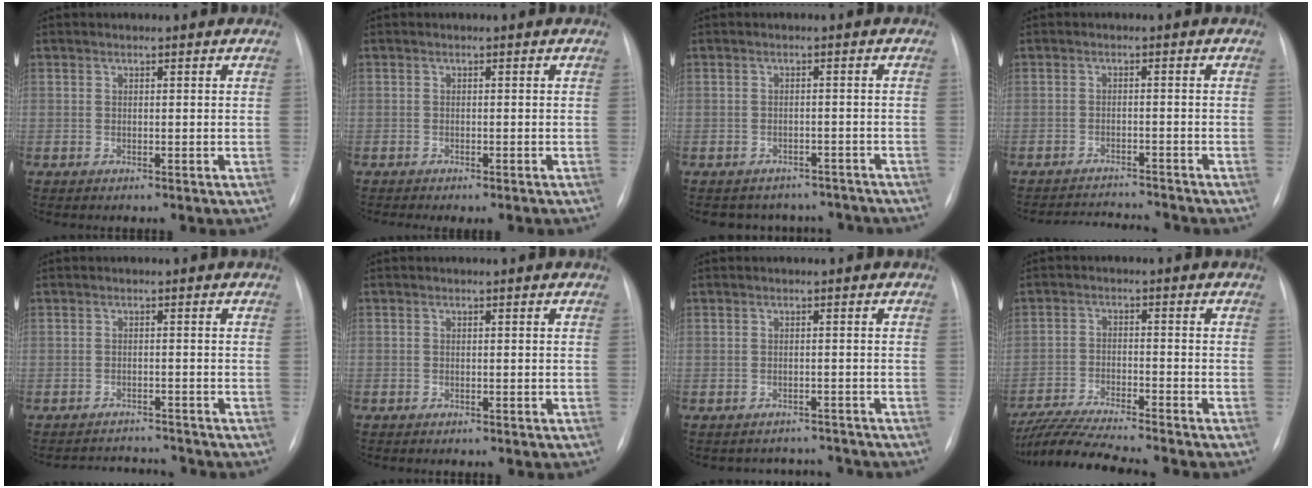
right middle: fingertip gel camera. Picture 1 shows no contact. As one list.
[{"total": 2.4, "force": [-2.0, 0.7, 1.1], "torque": [-0.011, -0.004, -0.023]}, {"total": 8.0, "force": [-7.2, 3.5, 0.2], "torque": [0.004, 0.023, -0.076]}, {"total": 6.2, "force": [-6.2, -0.1, 0.5], "torque": [-0.011, -0.002, -0.096]}, {"total": 5.4, "force": [-5.4, 0.4, -0.1], "torque": [-0.001, 0.004, -0.079]}, {"total": 1.4, "force": [-1.1, 0.7, 0.5], "torque": [-0.012, 0.001, -0.013]}, {"total": 4.4, "force": [-4.1, 1.2, -1.1], "torque": [0.017, 0.018, -0.051]}, {"total": 12.8, "force": [-11.5, 0.1, 5.6], "torque": [-0.101, -0.016, -0.190]}]